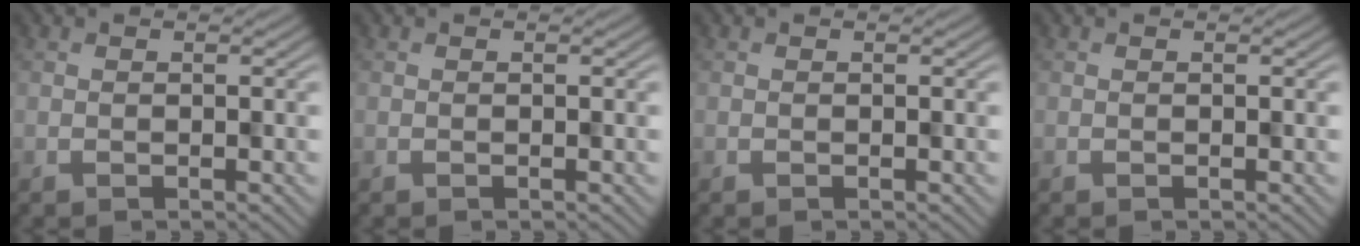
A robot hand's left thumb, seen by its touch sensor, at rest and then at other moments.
{"total": 0.0}
{"total": 0.0}
{"total": 0.0}